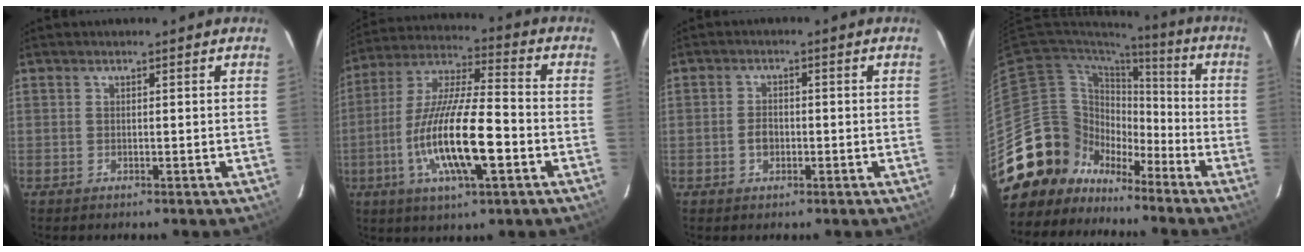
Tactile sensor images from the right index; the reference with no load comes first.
{"total": 17.5, "force": [-5.3, 3.9, 16.2], "torque": [-0.320, -0.012, -0.099]}
{"total": 2.7, "force": [-0.7, 2.0, 1.6], "torque": [-0.029, 0.006, -0.012]}
{"total": 16.1, "force": [-11.0, 11.5, 2.4], "torque": [-0.081, 0.046, -0.190]}